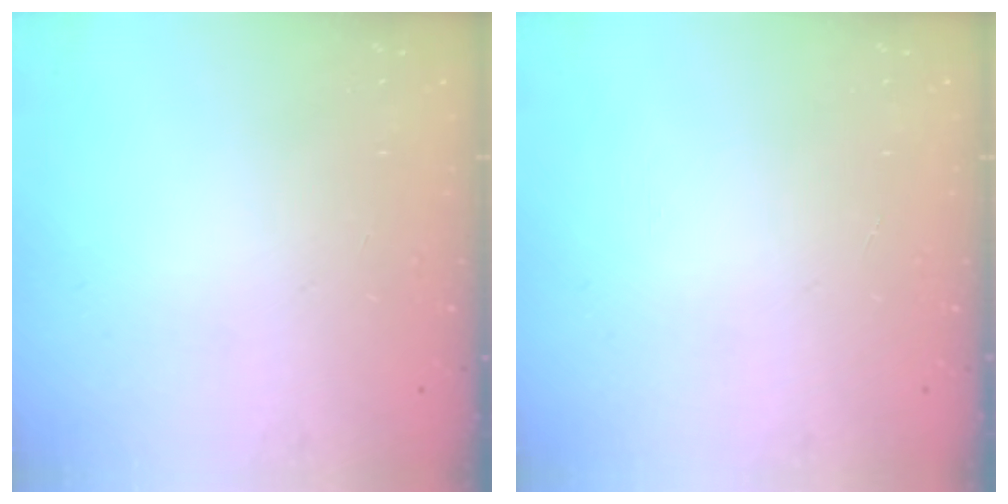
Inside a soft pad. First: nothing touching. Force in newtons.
{"total": 0.0}